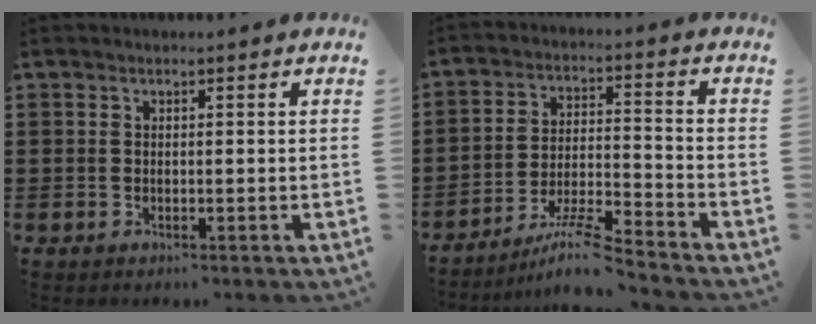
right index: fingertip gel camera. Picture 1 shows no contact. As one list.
[{"total": 7.7, "force": [-6.7, 0.1, 3.9], "torque": [-0.080, -0.002, -0.131]}]